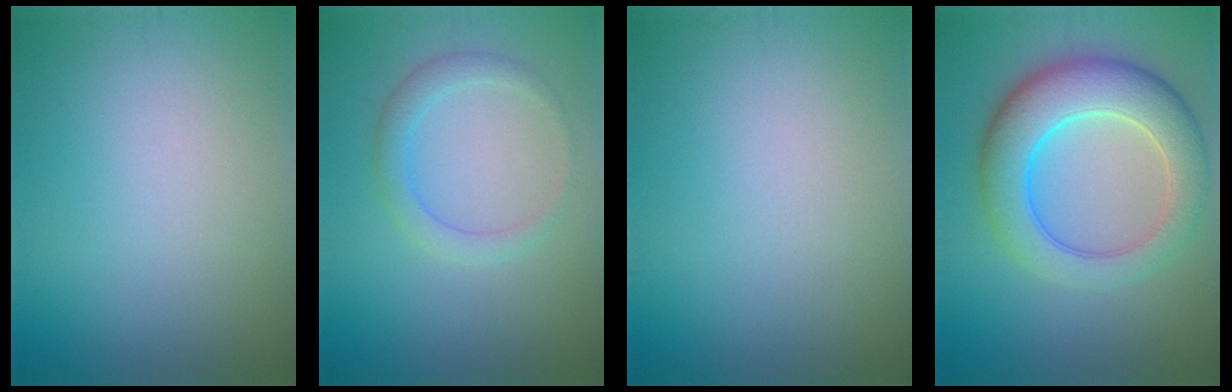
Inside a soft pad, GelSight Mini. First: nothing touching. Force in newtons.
{"total": 2.2, "press": 2.2, "slide": 0.1}
{"total": 0.0}
{"total": 8.0, "press": 8.0, "slide": 0.3}